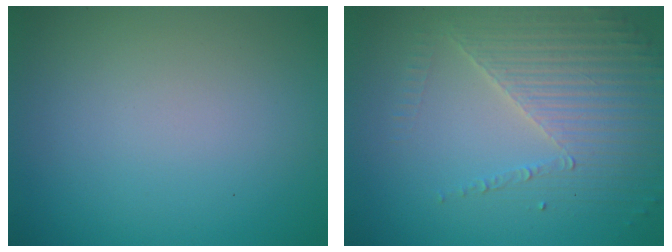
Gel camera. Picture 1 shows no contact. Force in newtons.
{"total": 4.1, "press": 3.7, "slide": 1.8}